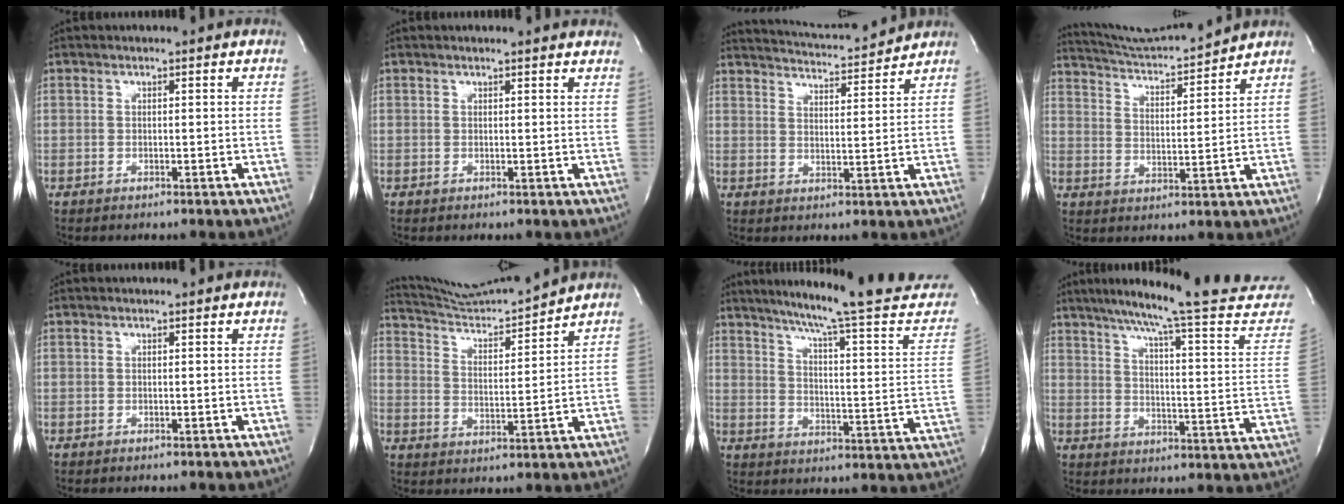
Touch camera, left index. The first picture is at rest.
{"total": 3.9, "force": [3.7, 0.5, 1.2], "torque": [-0.019, 0.002, 0.025]}
{"total": 10.2, "force": [10.0, -0.1, 2.2], "torque": [-0.045, 0.000, 0.144]}
{"total": 12.0, "force": [11.6, -0.8, 3.1], "torque": [-0.062, 0.001, 0.187]}
{"total": 0.0}
{"total": 11.2, "force": [10.8, -1.8, 2.0], "torque": [-0.046, -0.013, 0.189]}
{"total": 24.4, "force": [21.7, -0.1, 11.1], "torque": [-0.160, -0.078, 0.272]}
{"total": 25.9, "force": [23.3, -0.5, 11.2], "torque": [-0.167, -0.092, 0.289]}